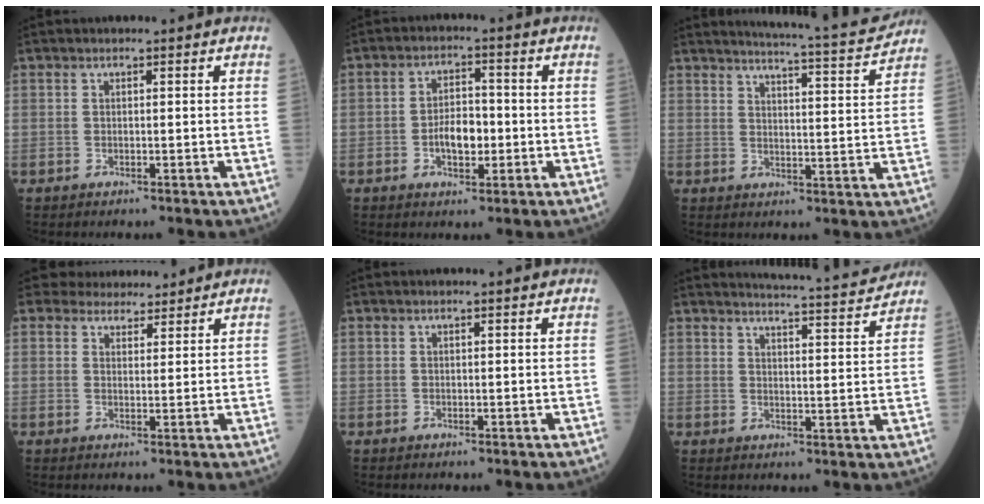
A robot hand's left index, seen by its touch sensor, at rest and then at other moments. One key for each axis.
{"total": 5.2, "fx": -1.1, "fy": 2.7, "fz": 4.3, "tx": -0.081, "ty": 0.007, "tz": -0.020}
{"total": 11.8, "fx": 11.4, "fy": -0.8, "fz": 3.1, "tx": -0.052, "ty": -0.031, "tz": 0.143}
{"total": 5.8, "fx": 5.4, "fy": 2.0, "fz": 0.6, "tx": -0.002, "ty": 0.005, "tz": 0.075}
{"total": 1.8, "fx": 1.7, "fy": -0.1, "fz": 0.5, "tx": -0.010, "ty": 0.004, "tz": 0.022}
{"total": 10.6, "fx": 10.3, "fy": -0.7, "fz": 2.3, "tx": -0.043, "ty": -0.017, "tz": 0.129}